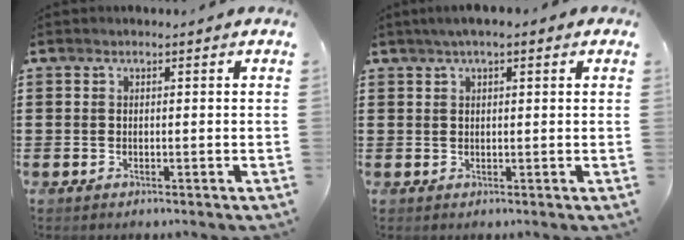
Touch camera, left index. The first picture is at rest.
{"total": 2.2, "force": [1.0, 0.4, 1.8], "torque": [-0.035, 0.005, 0.017]}